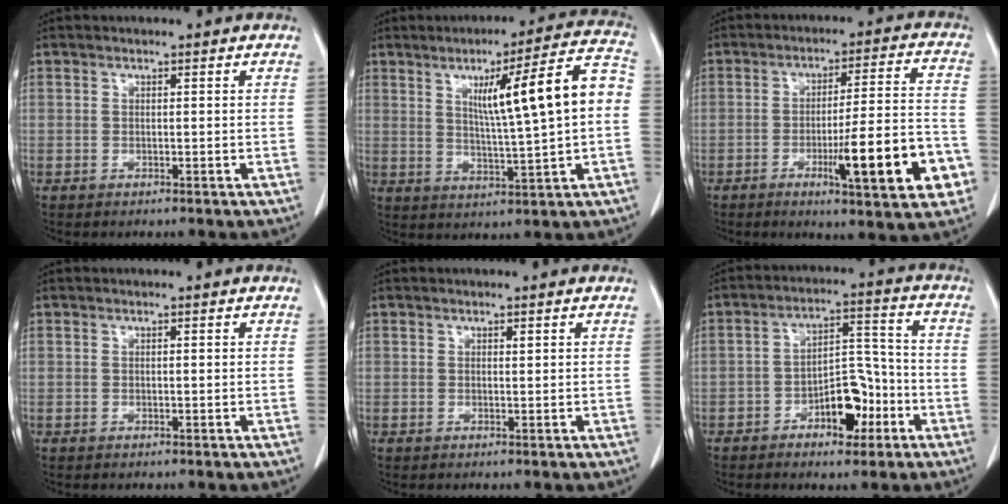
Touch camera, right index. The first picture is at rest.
{"total": 14.2, "force": [2.0, 0.2, 14.1], "torque": [-0.206, 0.022, 0.032]}
{"total": 14.9, "force": [-5.5, 1.7, 13.8], "torque": [-0.196, 0.004, -0.074]}
{"total": 0.0}
{"total": 1.4, "force": [0.5, 0.9, 0.9], "torque": [-0.012, -0.002, 0.006]}
{"total": 8.6, "force": [-4.1, 4.2, 6.3], "torque": [-0.099, 0.026, -0.061]}